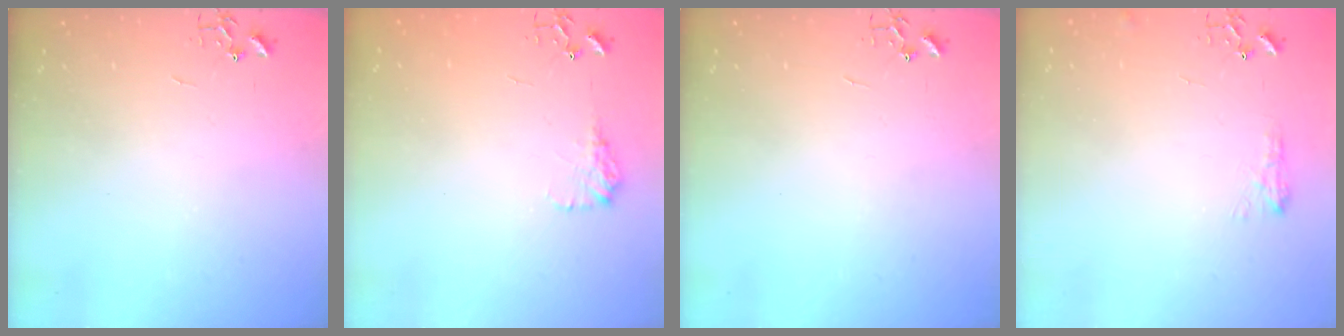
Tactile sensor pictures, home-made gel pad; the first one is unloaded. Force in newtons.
{"total": 9.6, "press": 9.6, "slide": 0.3}
{"total": 0.0}
{"total": 8.0, "press": 7.9, "slide": 0.7}